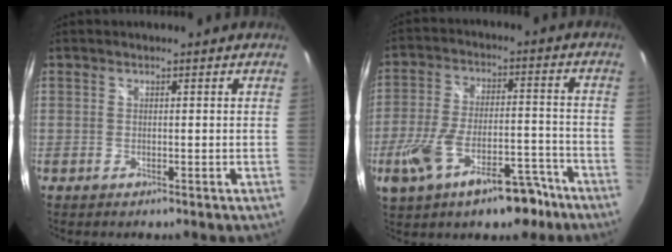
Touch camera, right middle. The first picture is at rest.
{"total": 16.4, "force": [-9.8, 6.7, 11.2], "torque": [-0.226, -0.012, -0.153]}